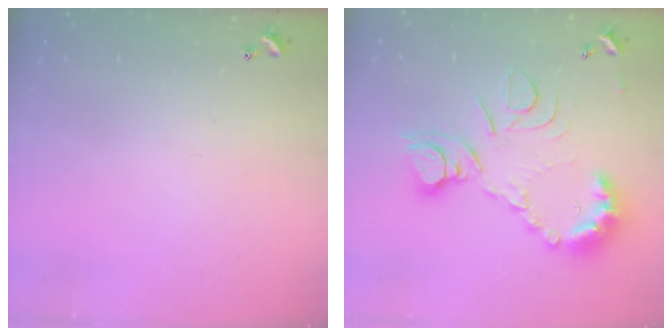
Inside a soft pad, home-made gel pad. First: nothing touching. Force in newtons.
{"total": 13.9, "press": 13.7, "slide": 2.0}